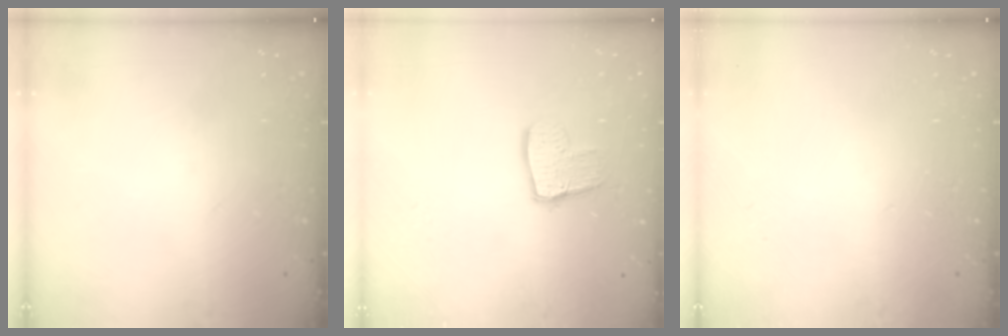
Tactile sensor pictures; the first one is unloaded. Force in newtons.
{"total": 10.1, "press": 10.0, "slide": 0.8}
{"total": 0.0}